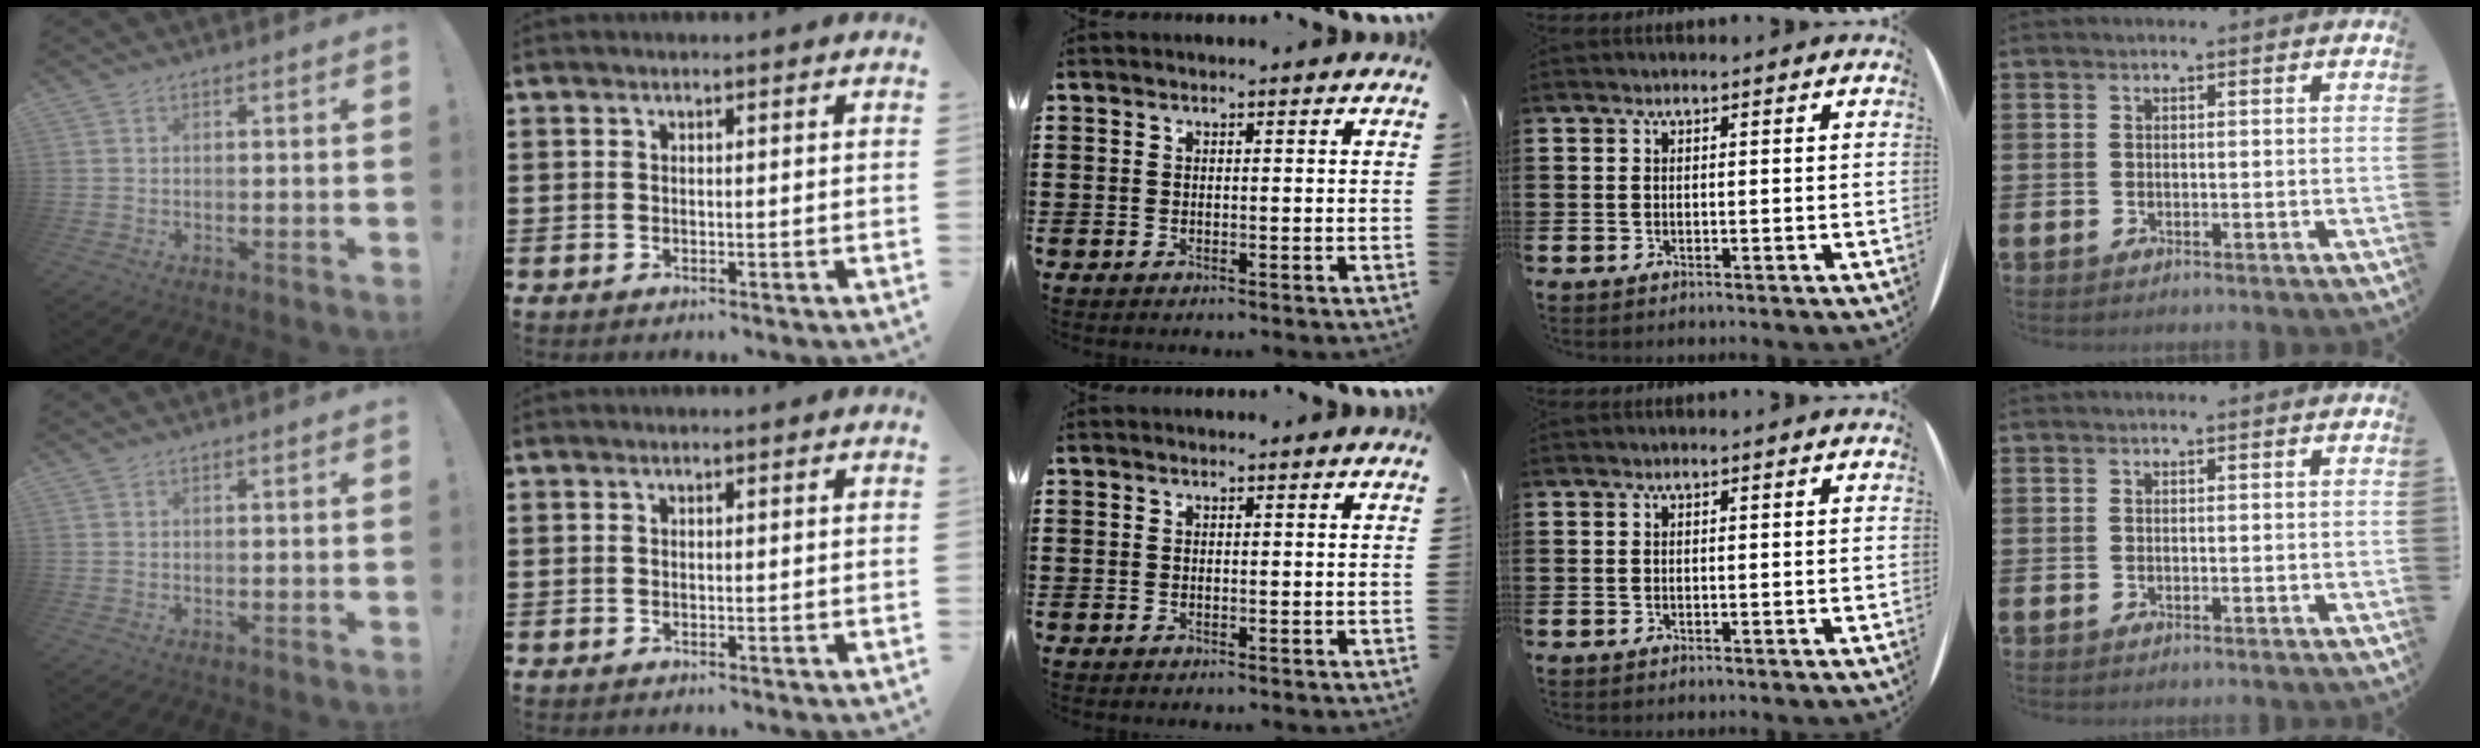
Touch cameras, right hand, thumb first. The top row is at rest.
{}